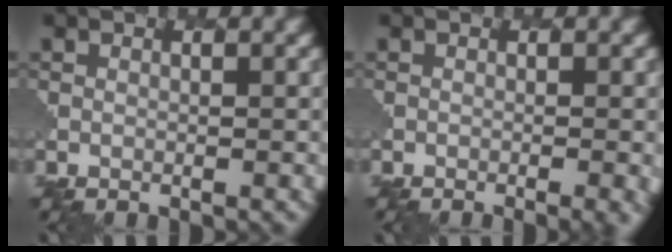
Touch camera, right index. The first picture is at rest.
{"total": 3.0, "force": [-0.9, 1.1, 2.6], "torque": [-0.016, 0.007, -0.005]}